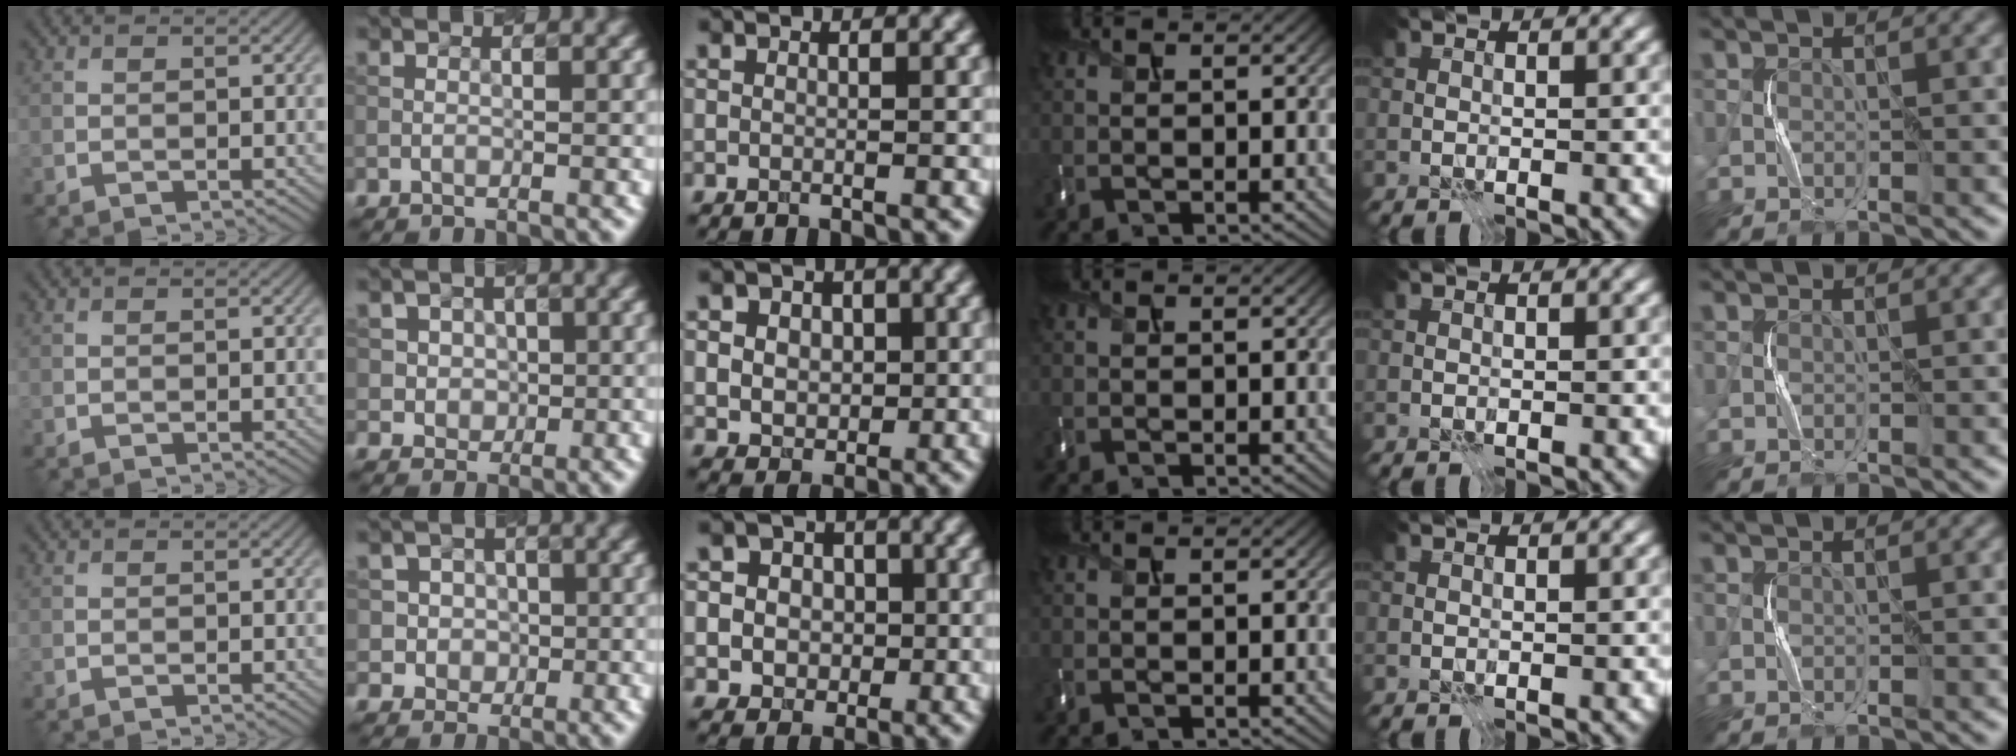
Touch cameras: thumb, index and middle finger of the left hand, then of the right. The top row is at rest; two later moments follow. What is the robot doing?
{"motion": "press", "object": "memory foam"}